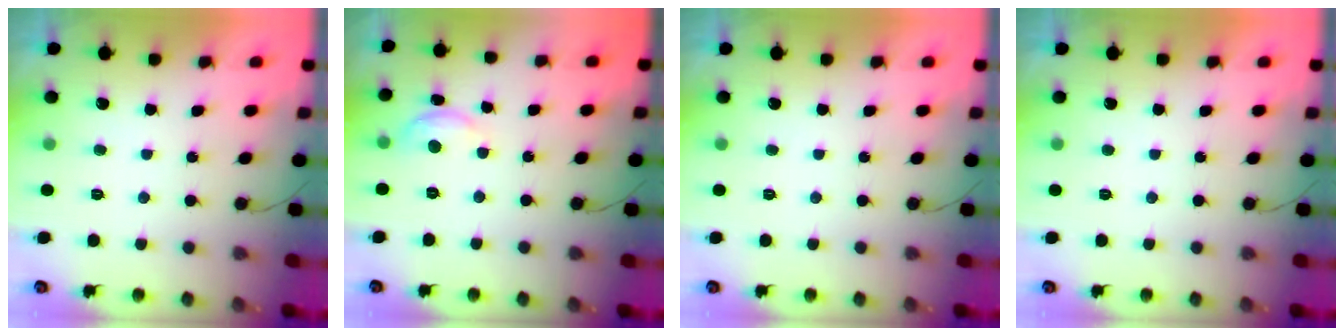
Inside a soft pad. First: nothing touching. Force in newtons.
{"total": 7.3, "press": 7.2, "slide": 0.5}
{"total": 0.0}
{"total": 0.0}